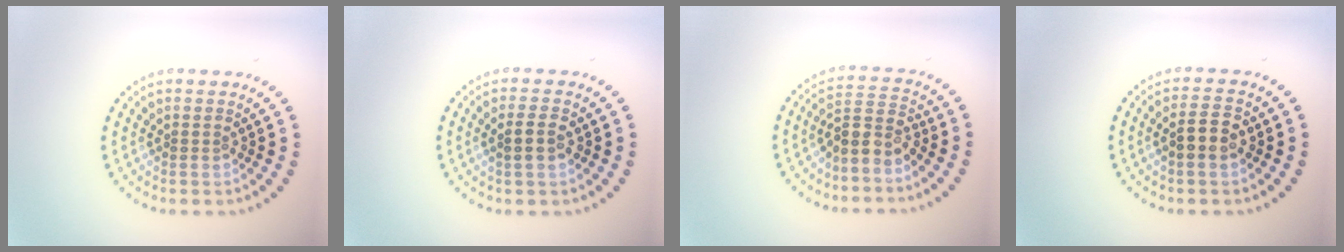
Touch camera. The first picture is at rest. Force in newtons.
{"total": 1.7, "press": 1.6, "slide": 0.2}
{"total": 3.0, "press": 2.4, "slide": 1.8}
{"total": 2.5, "press": 2.5, "slide": 0.3}